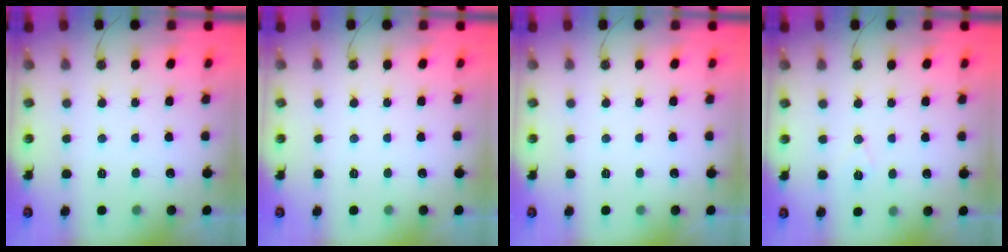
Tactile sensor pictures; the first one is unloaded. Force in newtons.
{"total": 0.0}
{"total": 0.0}
{"total": 6.5, "press": 4.6, "slide": 4.6}